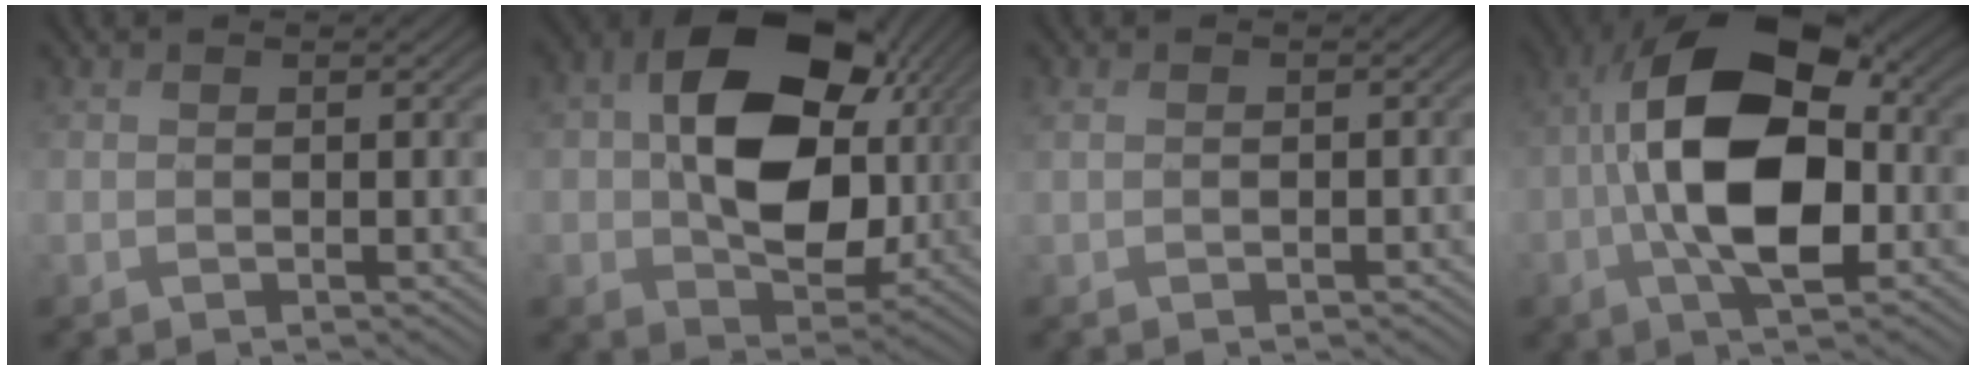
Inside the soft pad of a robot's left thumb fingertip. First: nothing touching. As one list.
[{"total": 15.6, "force": [2.3, 11.0, 10.8], "torque": [-0.181, -0.004, 0.049]}, {"total": 1.6, "force": [-0.1, 1.1, 1.2], "torque": [-0.025, -0.002, 0.004]}, {"total": 15.1, "force": [-1.5, 7.7, 12.8], "torque": [-0.243, 0.014, -0.044]}]